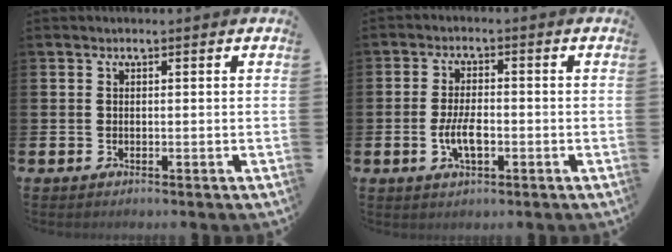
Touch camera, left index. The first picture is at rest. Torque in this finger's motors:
{"motor_torque": [1.05, 0.37, 0.18, 0.12]}